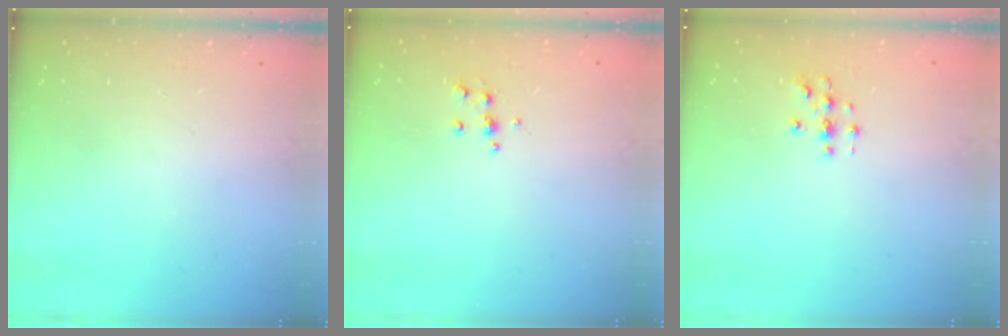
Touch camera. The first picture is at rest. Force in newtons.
{"total": 5.2, "press": 5.0, "slide": 1.1}
{"total": 2.8, "press": 2.8, "slide": 0.2}